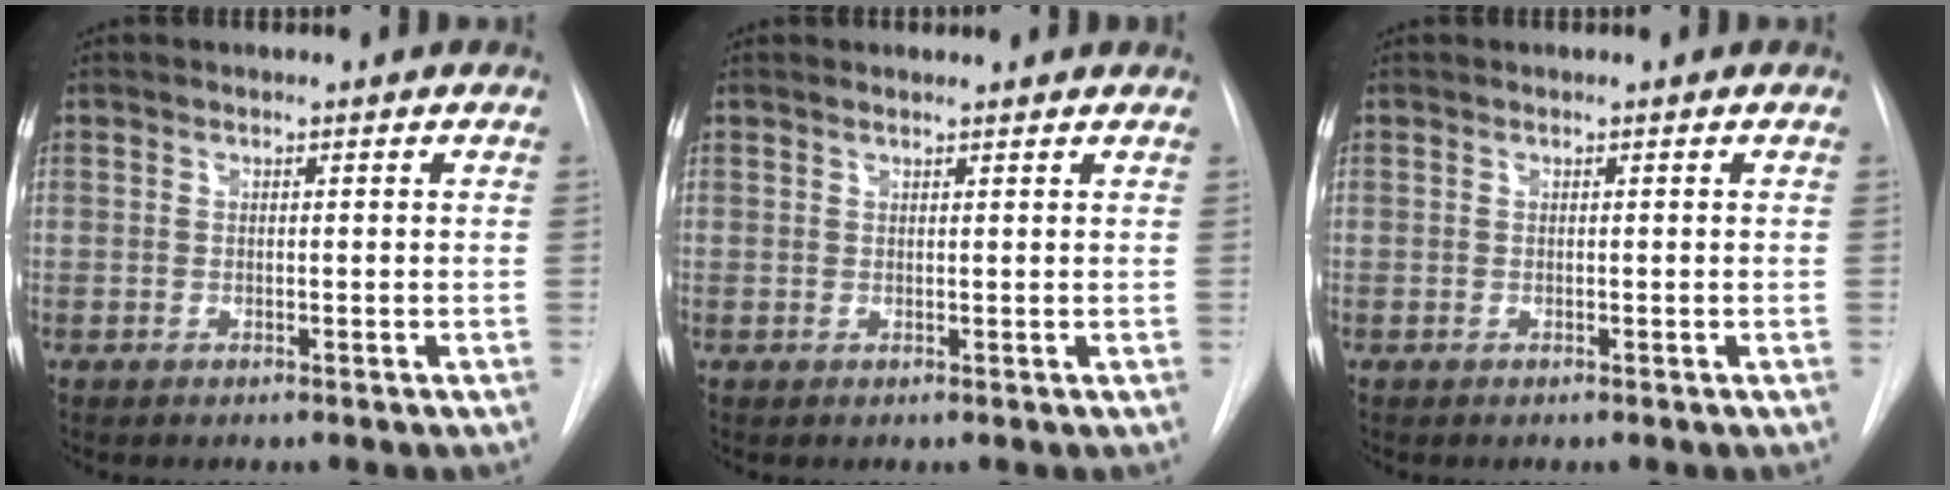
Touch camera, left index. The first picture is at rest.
{"total": 1.9, "force": [1.9, 0.1, 0.5], "torque": [-0.012, 0.014, 0.025]}
{"total": 0.0}